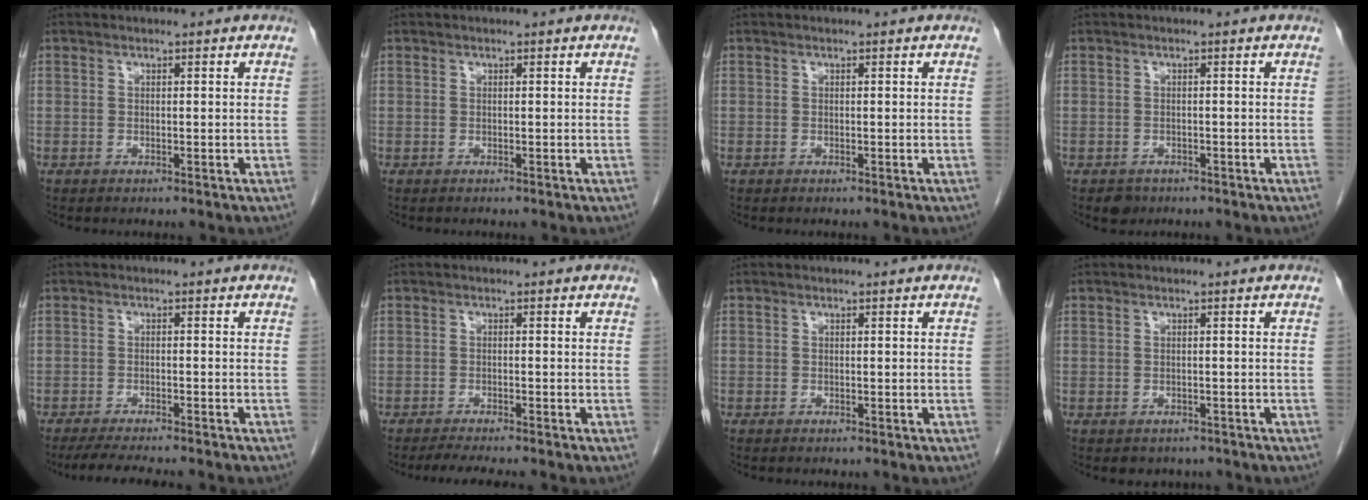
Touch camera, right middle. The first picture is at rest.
{"total": 0.0}
{"total": 0.0}
{"total": 1.9, "force": [-1.3, 1.3, 0.5], "torque": [-0.009, 0.002, -0.015]}
{"total": 8.2, "force": [-7.1, 0.6, 4.1], "torque": [-0.056, -0.014, -0.106]}
{"total": 4.5, "force": [-3.9, -0.1, 2.2], "torque": [-0.035, -0.013, -0.061]}
{"total": 0.0}
{"total": 2.6, "force": [-2.2, 1.5, 0.4], "torque": [-0.008, 0.001, -0.025]}